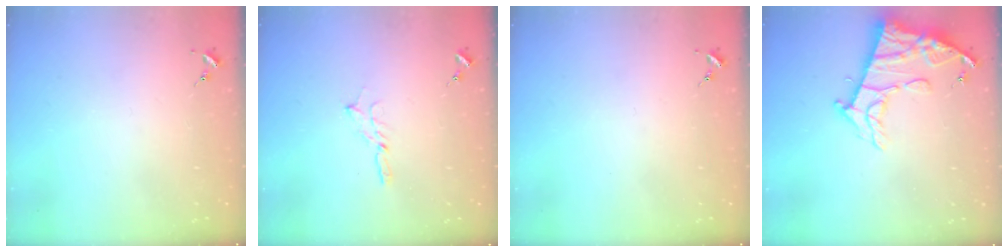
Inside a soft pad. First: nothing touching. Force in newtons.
{"total": 1.6, "press": 1.6, "slide": 0.1}
{"total": 0.0}
{"total": 14.0, "press": 13.9, "slide": 1.1}